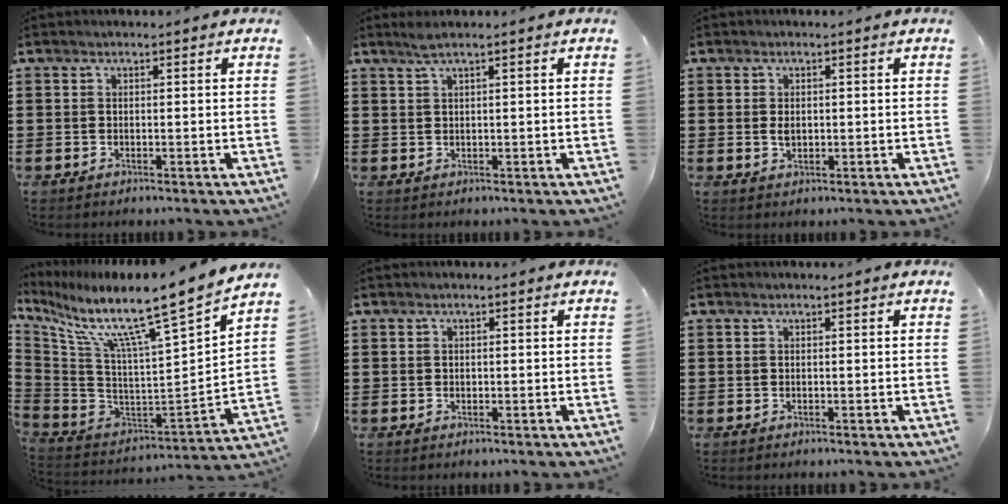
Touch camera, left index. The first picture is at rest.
{"total": 1.6, "force": [0.9, -0.1, 1.3], "torque": [-0.027, 0.000, 0.016]}
{"total": 1.5, "force": [0.0, 1.0, 1.1], "torque": [-0.024, 0.004, 0.000]}
{"total": 10.2, "force": [8.1, -0.7, 6.1], "torque": [-0.139, -0.078, 0.119]}
{"total": 0.0}
{"total": 0.0}